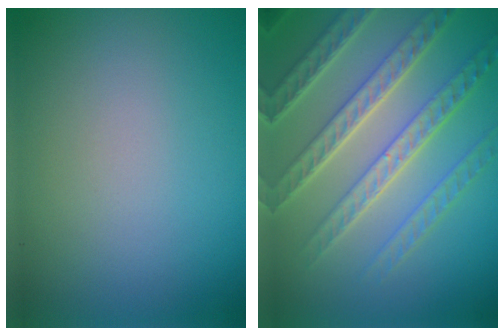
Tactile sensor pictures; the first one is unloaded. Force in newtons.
{"total": 7.9, "press": 5.6, "slide": 5.6}